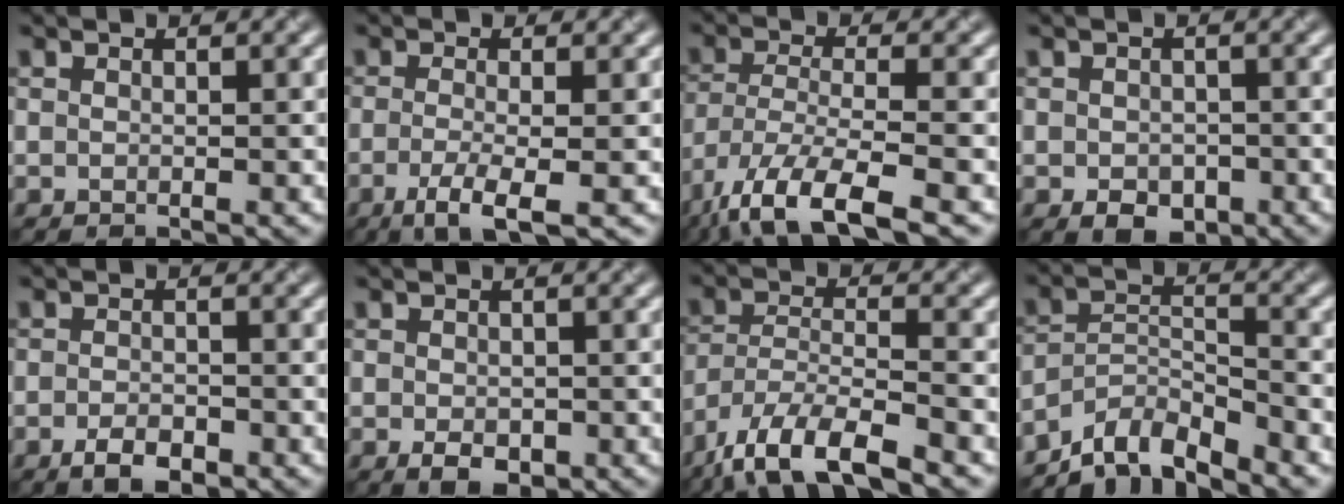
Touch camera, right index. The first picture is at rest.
{"total": 3.5, "force": [-1.3, 0.8, 3.2], "torque": [-0.061, -0.007, -0.031]}
{"total": 8.9, "force": [-5.8, 2.6, 6.2], "torque": [-0.125, -0.016, -0.113]}
{"total": 2.6, "force": [-0.9, 1.9, 1.5], "torque": [-0.019, -0.008, -0.017]}
{"total": 2.5, "force": [-1.3, 1.3, 1.7], "torque": [-0.031, -0.001, -0.026]}
{"total": 2.4, "force": [-0.7, 1.6, 1.7], "torque": [-0.030, -0.007, -0.011]}
{"total": 9.1, "force": [-6.6, 2.7, 5.6], "torque": [-0.101, -0.004, -0.128]}
{"total": 5.4, "force": [-4.8, 1.4, 2.1], "torque": [-0.032, -0.005, -0.094]}